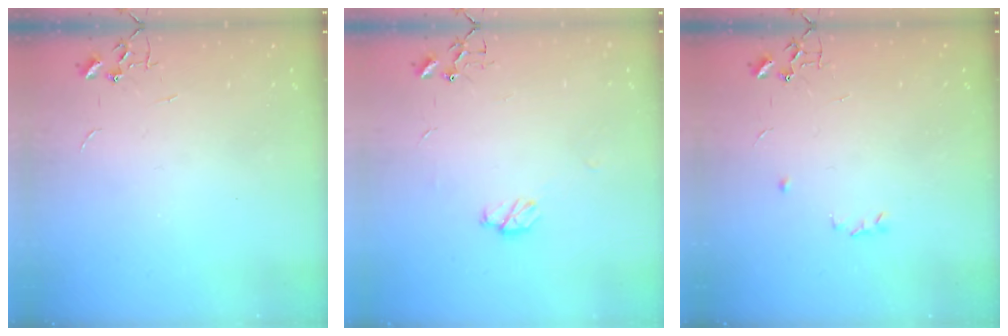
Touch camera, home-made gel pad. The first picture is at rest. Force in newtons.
{"total": 4.9, "press": 4.9, "slide": 0.3}
{"total": 3.1, "press": 3.1, "slide": 0.5}